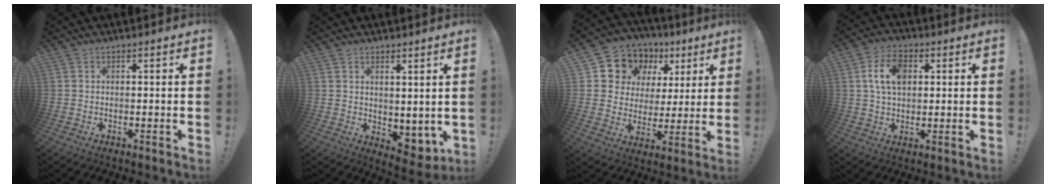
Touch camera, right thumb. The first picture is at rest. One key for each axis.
{"total": 5.1, "fx": 1.8, "fy": 3.7, "fz": 3.0, "tx": -0.021, "ty": -0.029, "tz": 0.041}
{"total": 10.6, "fx": 5.8, "fy": 8.4, "fz": 2.4, "tx": -0.044, "ty": -0.046, "tz": 0.119}
{"total": 9.8, "fx": 2.5, "fy": 6.3, "fz": 7.1, "tx": -0.126, "ty": 0.010, "tz": 0.046}